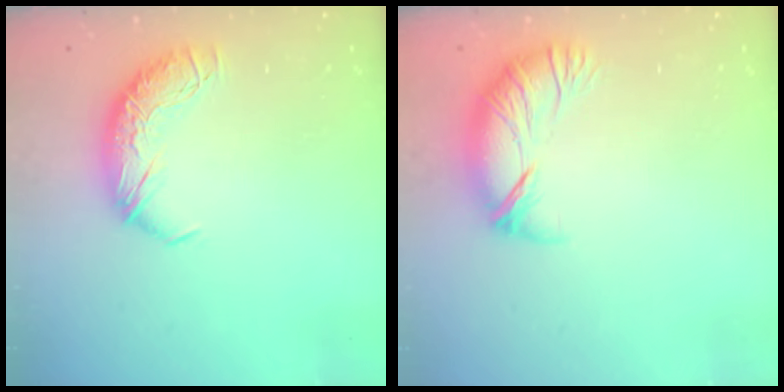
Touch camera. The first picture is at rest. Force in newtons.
{"total": 3.1, "press": 2.4, "slide": 2.0}